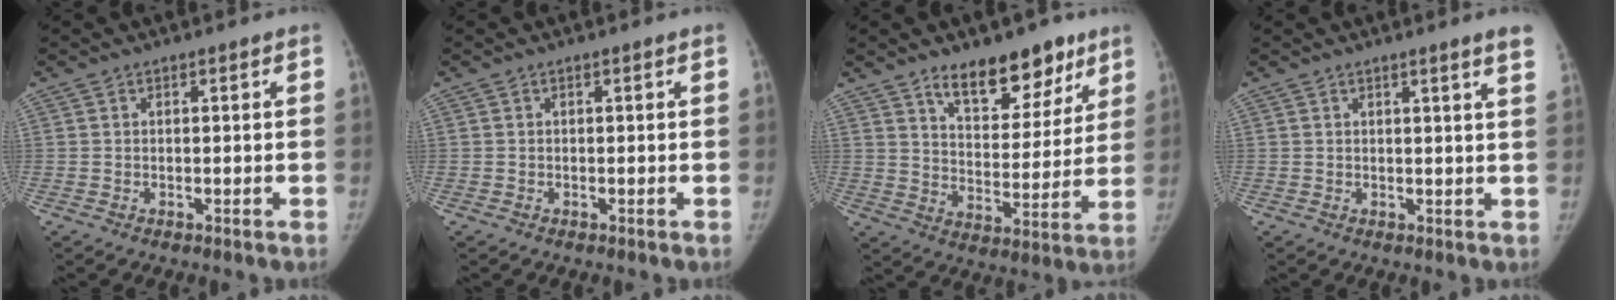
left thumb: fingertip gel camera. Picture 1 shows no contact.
{"total": 0.0}
{"total": 14.7, "force": [10.0, 7.4, 7.8], "torque": [-0.052, -0.061, 0.159]}
{"total": 4.3, "force": [3.1, -0.4, 3.1], "torque": [-0.038, -0.011, 0.030]}